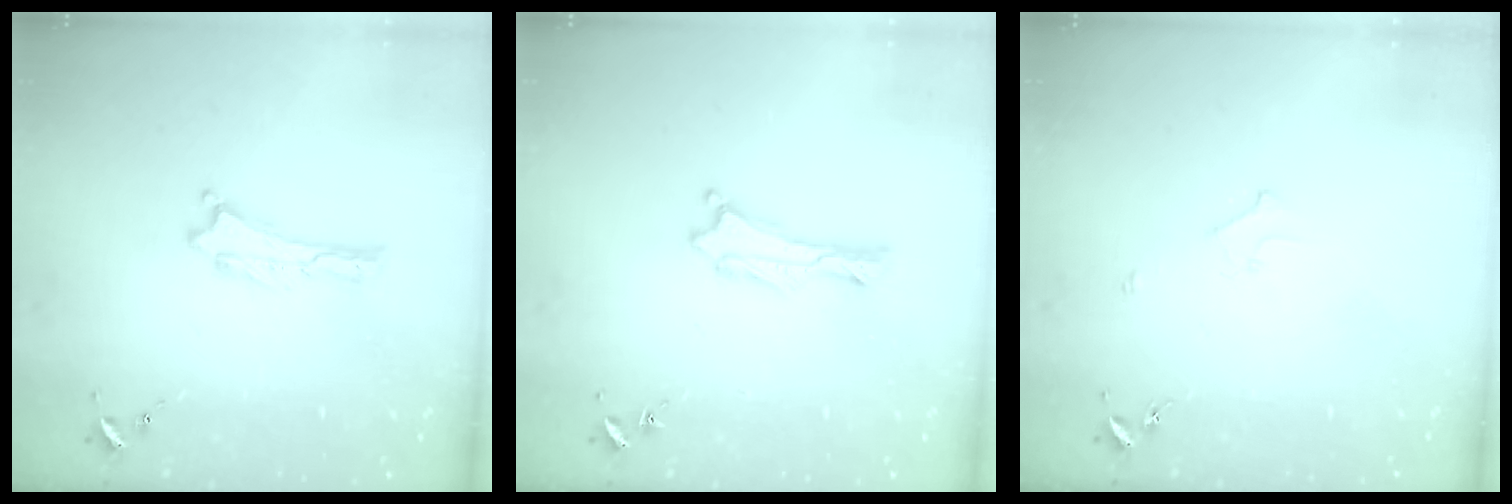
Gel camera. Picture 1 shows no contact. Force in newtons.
{"total": 0.6, "press": 0.6, "slide": 0.2}
{"total": 2.2, "press": 2.2, "slide": 0.2}